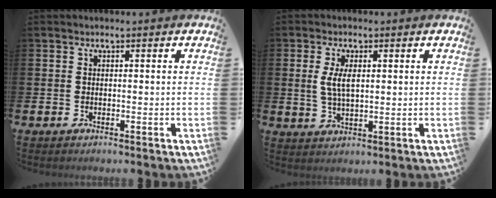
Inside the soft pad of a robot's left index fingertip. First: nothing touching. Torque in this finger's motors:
{"motor_torque": [0.38, 0.09, 0.16, 0.06]}